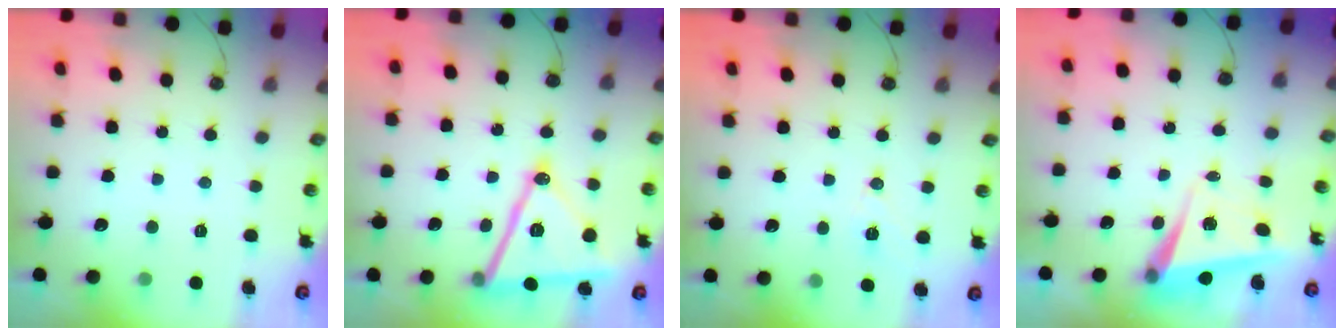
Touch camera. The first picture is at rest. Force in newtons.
{"total": 18.1, "press": 17.8, "slide": 3.7}
{"total": 7.2, "press": 6.2, "slide": 3.8}
{"total": 5.4, "press": 5.3, "slide": 0.8}